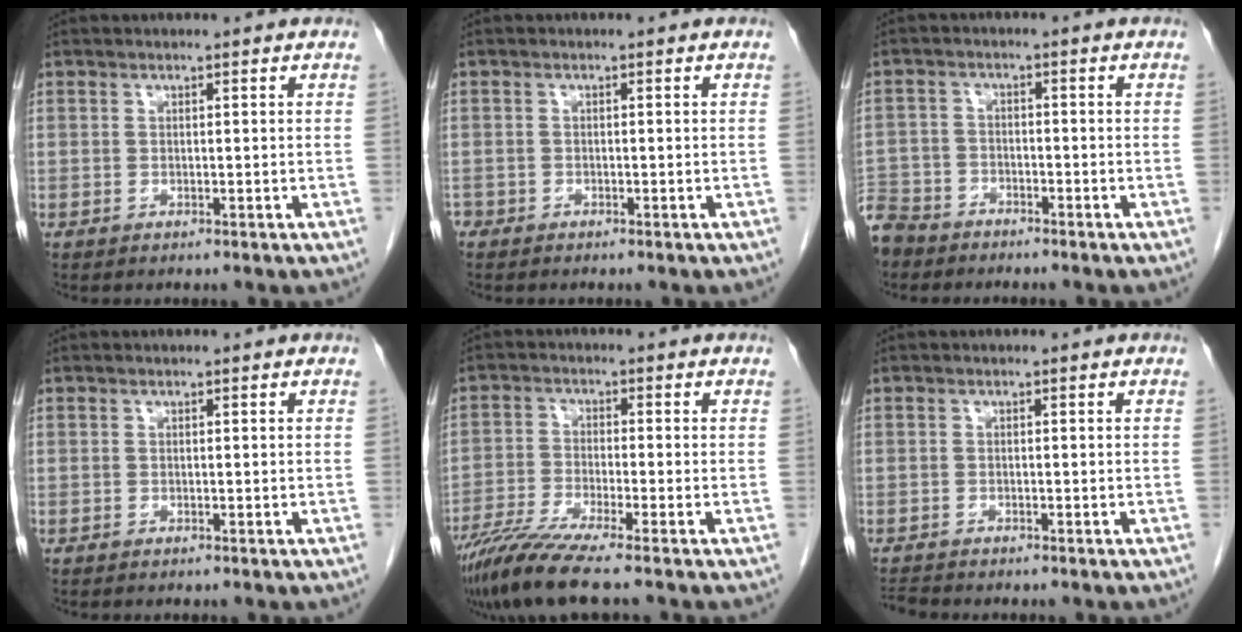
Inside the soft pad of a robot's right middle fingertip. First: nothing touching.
{"total": 1.4, "force": [-1.1, 0.8, 0.2], "torque": [-0.008, 0.000, -0.019]}
{"total": 8.4, "force": [-6.8, 4.6, 1.5], "torque": [-0.050, -0.007, -0.130]}
{"total": 0.0}
{"total": 8.0, "force": [-6.3, -0.9, 4.8], "torque": [-0.091, -0.031, -0.117]}
{"total": 1.5, "force": [-1.5, -0.2, 0.0], "torque": [-0.009, -0.011, -0.026]}